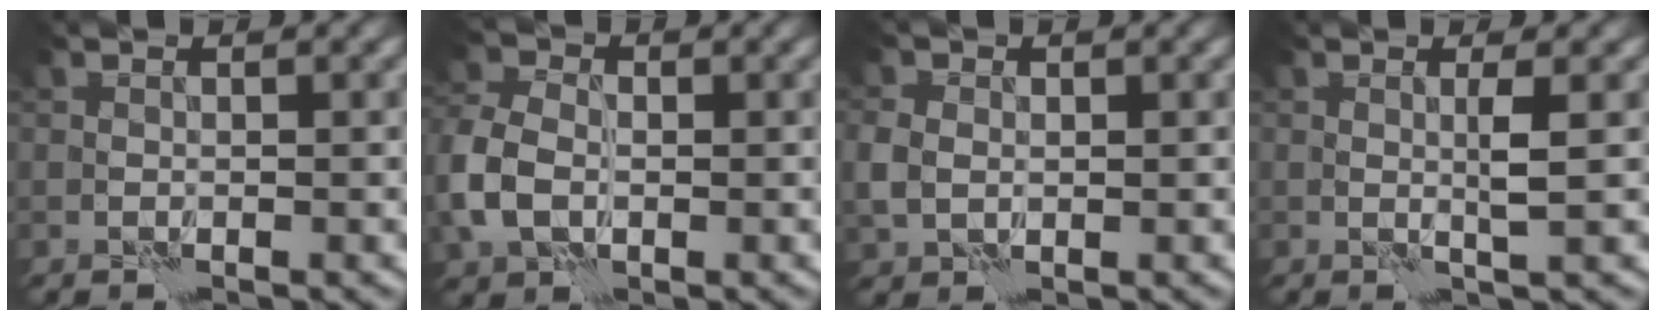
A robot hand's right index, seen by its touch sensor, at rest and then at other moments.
{"total": 5.7, "force": [-1.1, 4.2, 3.7], "torque": [-0.098, -0.001, -0.034]}
{"total": 2.8, "force": [0.2, 2.3, 1.6], "torque": [-0.043, -0.001, 0.007]}
{"total": 1.4, "force": [0.5, -0.3, 1.3], "torque": [-0.027, -0.004, 0.009]}